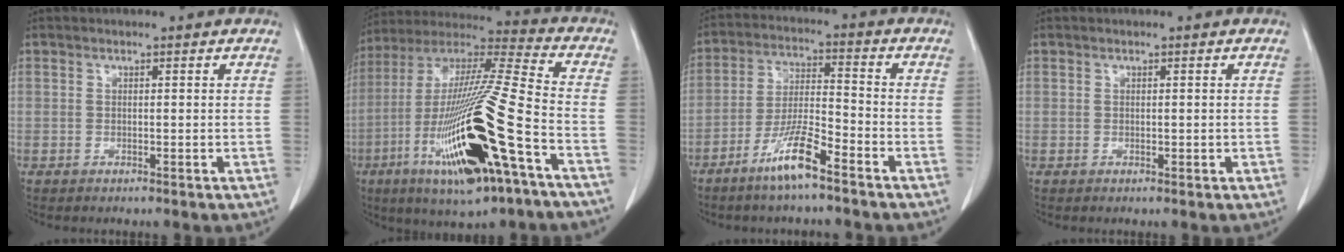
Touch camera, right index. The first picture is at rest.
{"total": 25.5, "force": [-9.3, 2.4, 23.7], "torque": [-0.474, -0.042, -0.165]}
{"total": 8.6, "force": [-5.9, 0.6, 6.3], "torque": [-0.128, -0.014, -0.115]}
{"total": 0.6, "force": [0.0, 0.3, 0.5], "torque": [-0.009, -0.002, 0.002]}